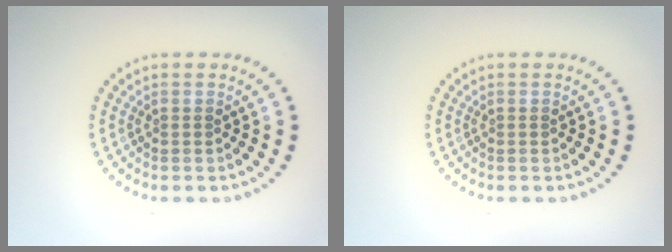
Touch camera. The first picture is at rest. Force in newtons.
{"total": 0.0}